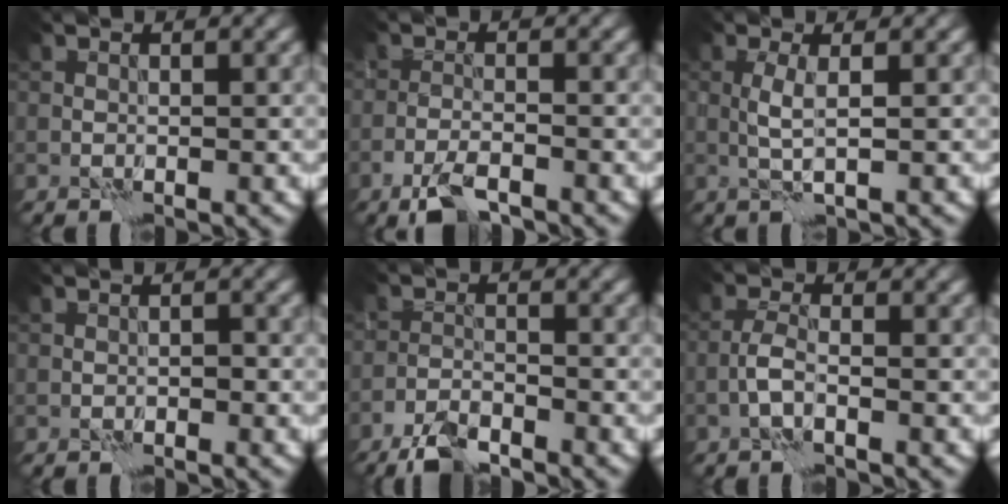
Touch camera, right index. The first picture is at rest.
{"total": 3.3, "force": [-2.3, 1.0, 2.2], "torque": [-0.049, -0.002, -0.049]}
{"total": 1.9, "force": [0.4, 0.3, 1.9], "torque": [-0.043, 0.003, 0.006]}
{"total": 0.6, "force": [-0.3, 0.3, 0.4], "torque": [-0.007, 0.004, -0.005]}
{"total": 4.0, "force": [-3.2, 1.1, 2.0], "torque": [-0.043, -0.004, -0.069]}
{"total": 1.7, "force": [-0.9, 0.3, 1.5], "torque": [-0.032, 0.006, -0.022]}